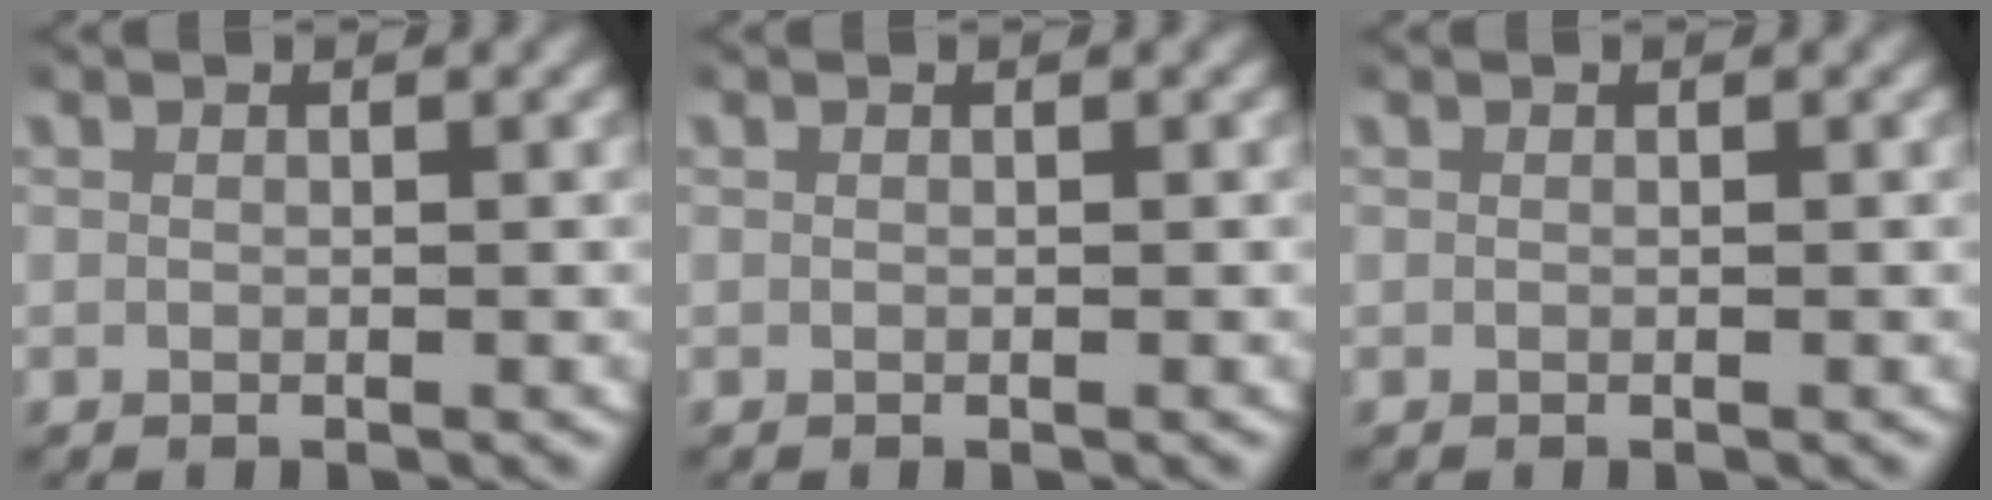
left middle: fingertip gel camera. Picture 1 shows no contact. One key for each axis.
{"total": 0.0}
{"total": 0.0}